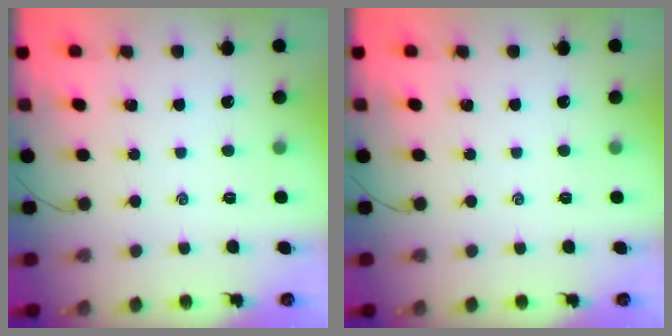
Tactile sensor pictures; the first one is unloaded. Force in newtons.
{"total": 0.0}